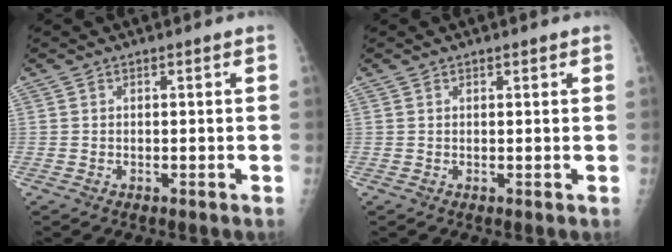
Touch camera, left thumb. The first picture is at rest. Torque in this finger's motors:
{"motor_torque": [0.29, 0.42, -0.10, -0.06, -0.03]}